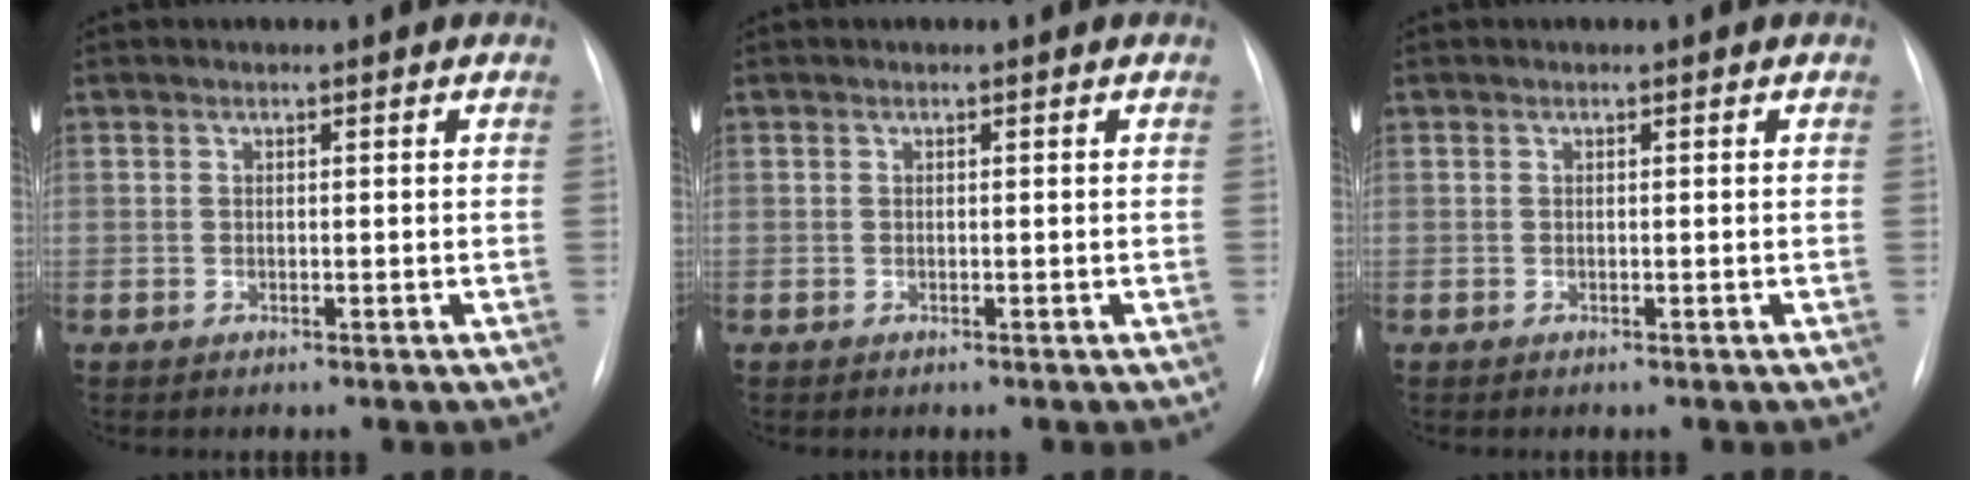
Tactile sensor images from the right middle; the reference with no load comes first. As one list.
[{"total": 0.0}, {"total": 0.0}]